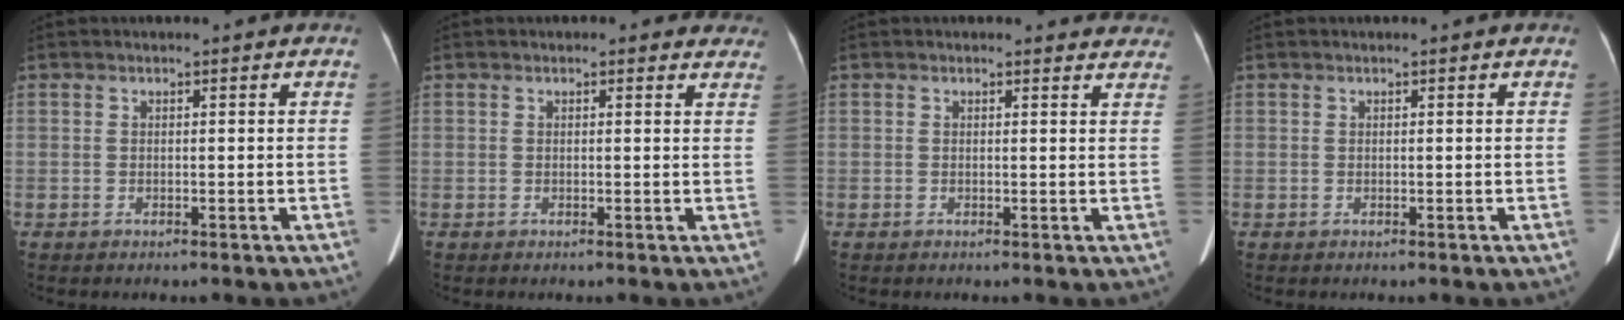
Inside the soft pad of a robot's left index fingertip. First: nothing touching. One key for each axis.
{"total": 3.2, "fx": 2.8, "fy": 1.5, "fz": 0.5, "tx": 0.013, "ty": -0.006, "tz": 0.008}
{"total": 4.3, "fx": 4.0, "fy": 1.5, "fz": 0.2, "tx": 0.013, "ty": -0.011, "tz": 0.019}
{"total": 0.0}